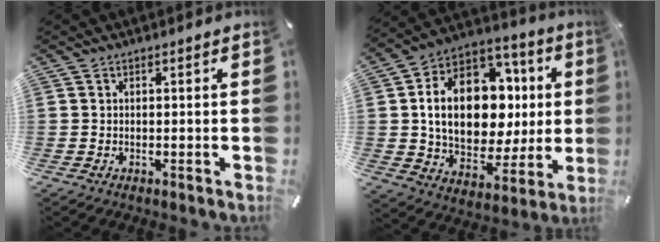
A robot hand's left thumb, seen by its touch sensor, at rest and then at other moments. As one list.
[{"total": 21.5, "force": [3.0, 15.1, 15.0], "torque": [-0.261, -0.013, 0.061]}]